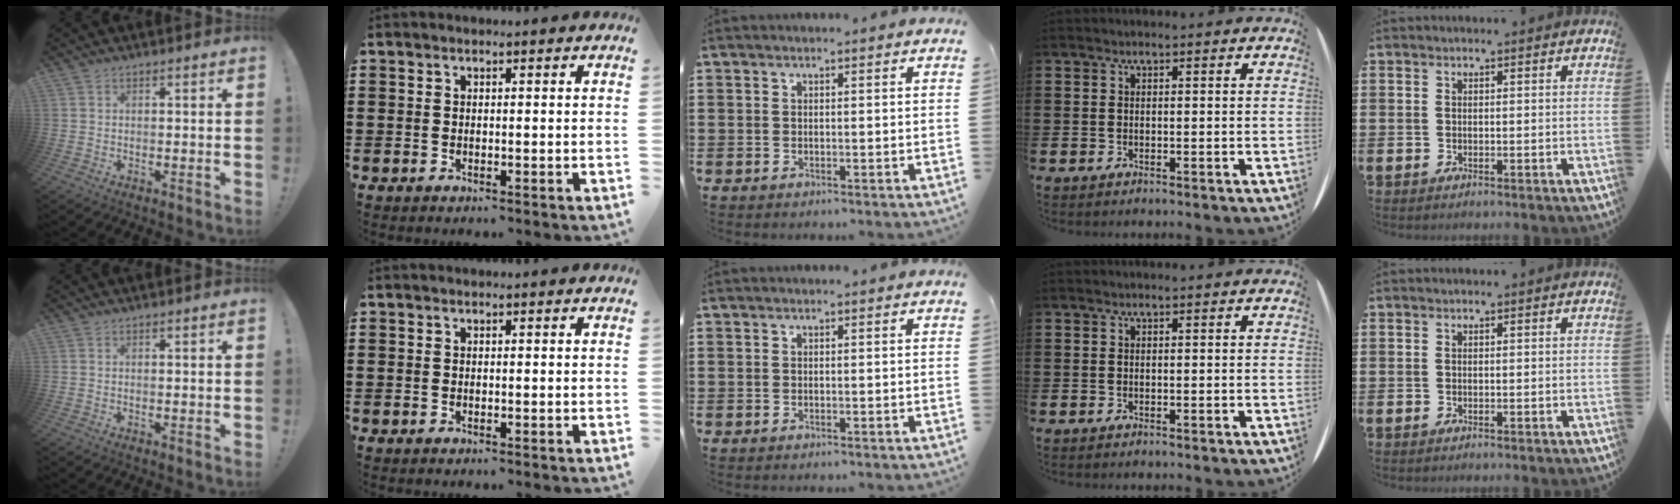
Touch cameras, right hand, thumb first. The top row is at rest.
{}